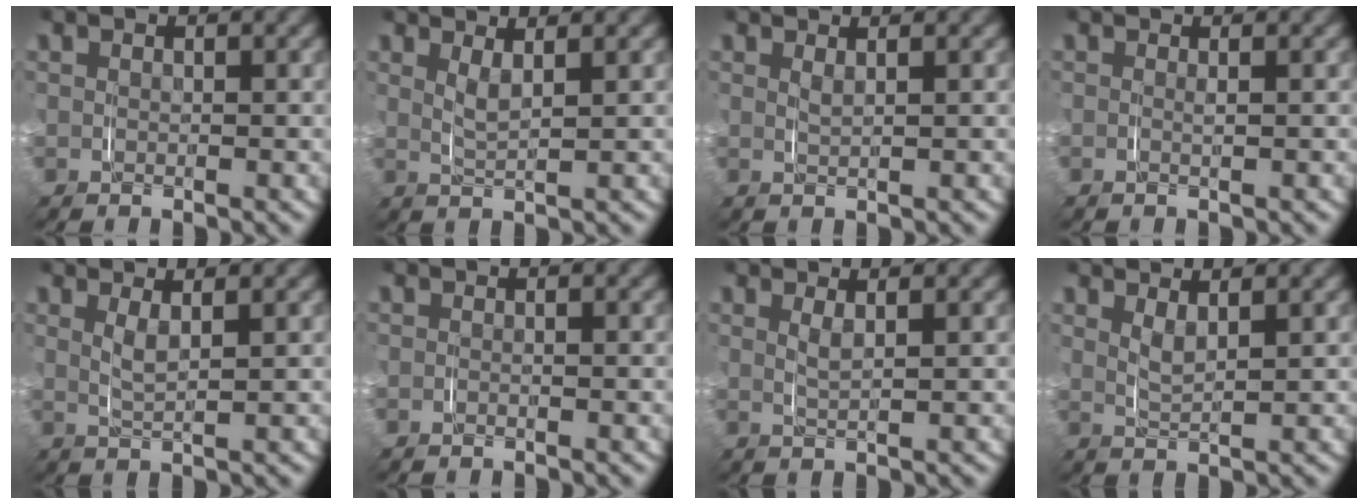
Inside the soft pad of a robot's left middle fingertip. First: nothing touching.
{"total": 1.8, "force": [0.9, 0.0, 1.6], "torque": [-0.034, -0.008, 0.014]}
{"total": 0.9, "force": [0.5, -0.6, 0.3], "torque": [-0.008, -0.005, 0.010]}
{"total": 0.8, "force": [0.0, -0.8, 0.0], "torque": [0.004, -0.001, -0.003]}
{"total": 1.7, "force": [0.6, -0.2, 1.5], "torque": [-0.035, -0.008, 0.010]}
{"total": 0.5, "force": [-0.3, -0.4, -0.2], "torque": [0.004, 0.002, -0.009]}
{"total": 1.3, "force": [0.5, -0.5, 1.0], "torque": [-0.023, -0.007, 0.010]}
{"total": 1.8, "force": [1.1, 0.2, 1.4], "torque": [-0.031, -0.008, 0.017]}